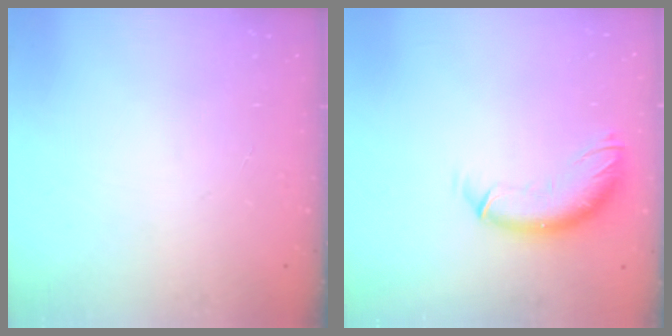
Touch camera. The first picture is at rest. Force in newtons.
{"total": 10.7, "press": 10.6, "slide": 1.0}